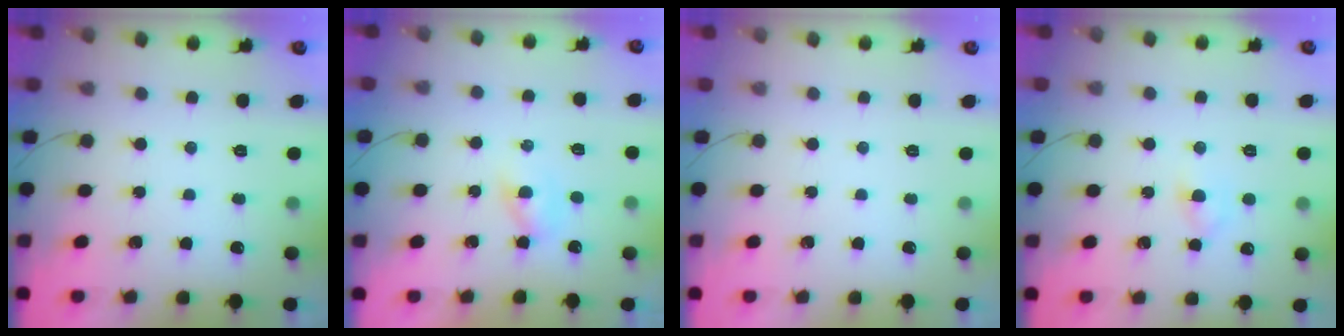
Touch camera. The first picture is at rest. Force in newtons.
{"total": 1.7, "press": 1.5, "slide": 0.7}
{"total": 0.0}
{"total": 3.7, "press": 3.5, "slide": 1.4}